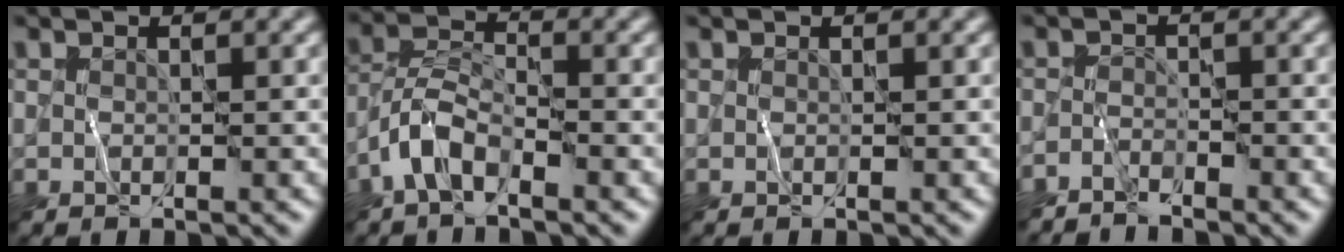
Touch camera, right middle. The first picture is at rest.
{"total": 3.3, "force": [-2.2, 1.4, 2.1], "torque": [-0.037, 0.011, -0.053]}
{"total": 0.0}
{"total": 1.9, "force": [-1.9, 0.2, 0.3], "torque": [-0.007, 0.000, -0.044]}